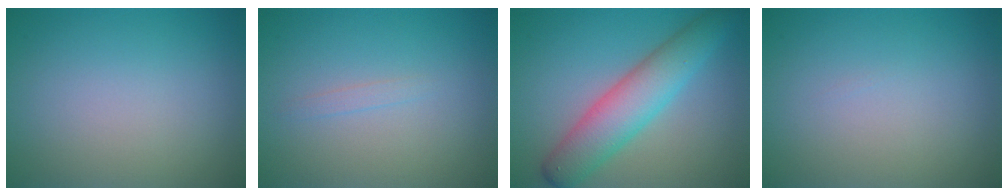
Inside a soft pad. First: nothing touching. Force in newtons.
{"total": 0.7, "press": 0.7, "slide": 0.0}
{"total": 6.0, "press": 6.0, "slide": 0.2}
{"total": 0.0}